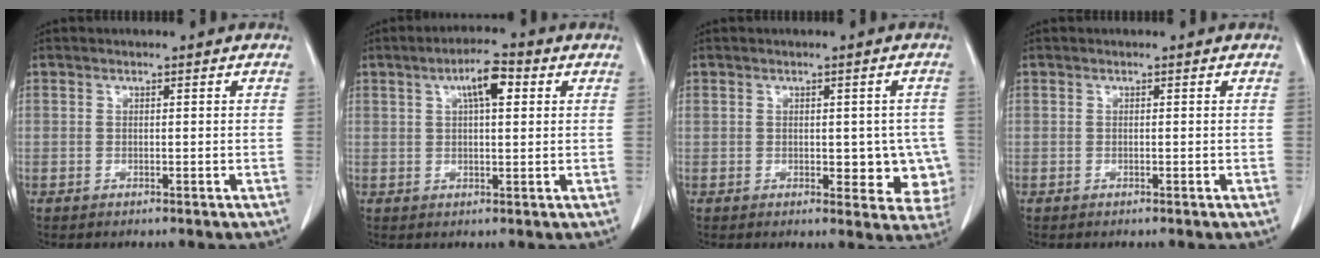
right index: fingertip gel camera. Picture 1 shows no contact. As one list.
[{"total": 5.6, "force": [2.1, 1.3, 5.0], "torque": [-0.089, 0.013, 0.033]}, {"total": 8.3, "force": [-0.4, 4.4, 7.1], "torque": [-0.075, 0.012, 0.008]}, {"total": 0.0}]